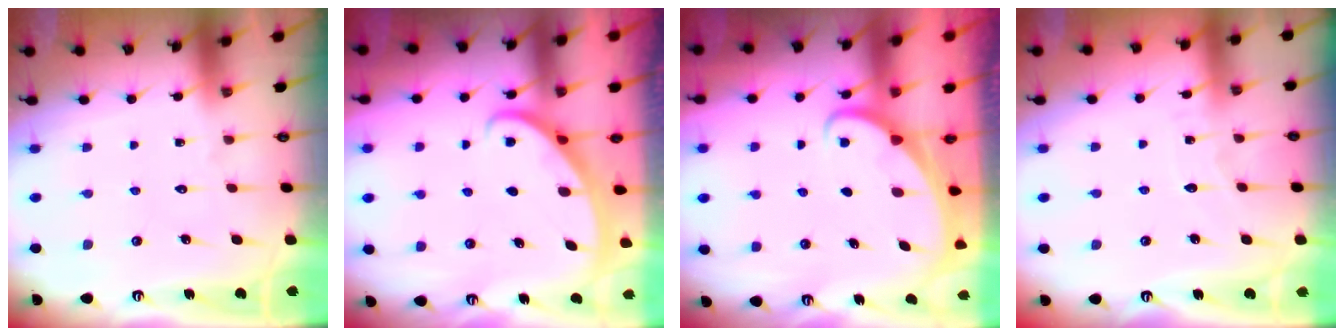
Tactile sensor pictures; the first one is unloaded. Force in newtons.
{"total": 2.8, "press": 2.8, "slide": 0.1}
{"total": 1.6, "press": 1.6, "slide": 0.1}
{"total": 3.3, "press": 3.3, "slide": 0.4}